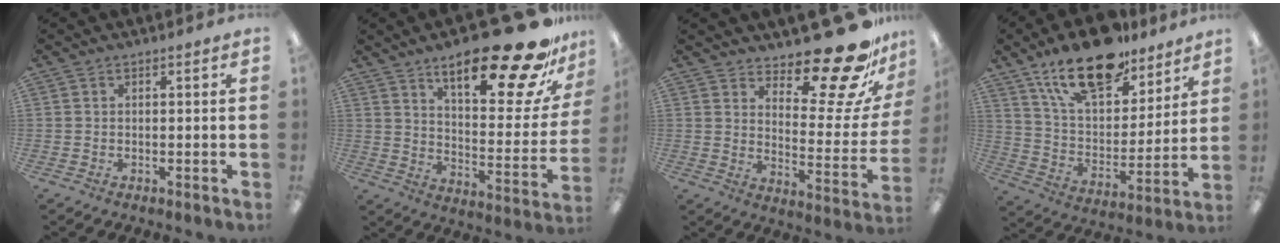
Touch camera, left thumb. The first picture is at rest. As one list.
[{"total": 26.5, "force": [18.3, 7.4, 17.7], "torque": [-0.247, -0.123, 0.291]}, {"total": 21.0, "force": [16.5, 6.4, 11.3], "torque": [-0.128, -0.131, 0.265]}, {"total": 20.1, "force": [14.6, 8.9, 10.6], "torque": [-0.182, -0.077, 0.255]}]